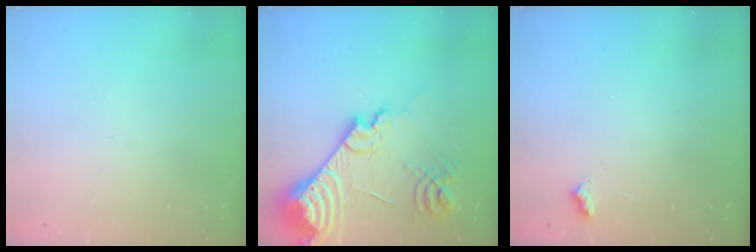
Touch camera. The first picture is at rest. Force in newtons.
{"total": 22.8, "press": 22.6, "slide": 2.5}
{"total": 3.0, "press": 2.9, "slide": 0.5}